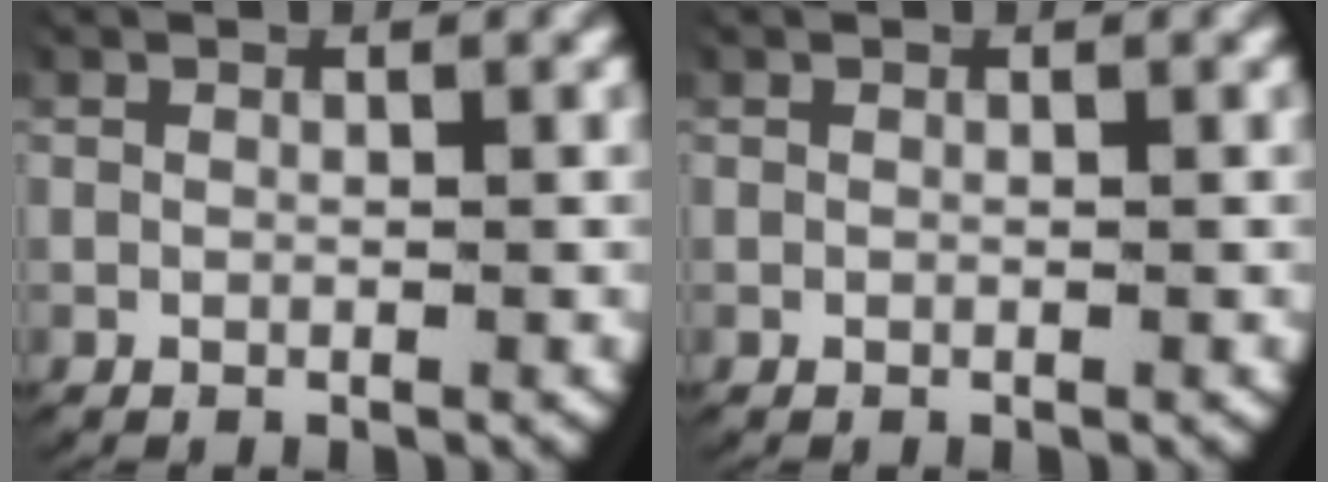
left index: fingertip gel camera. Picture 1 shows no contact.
{"total": 0.0}